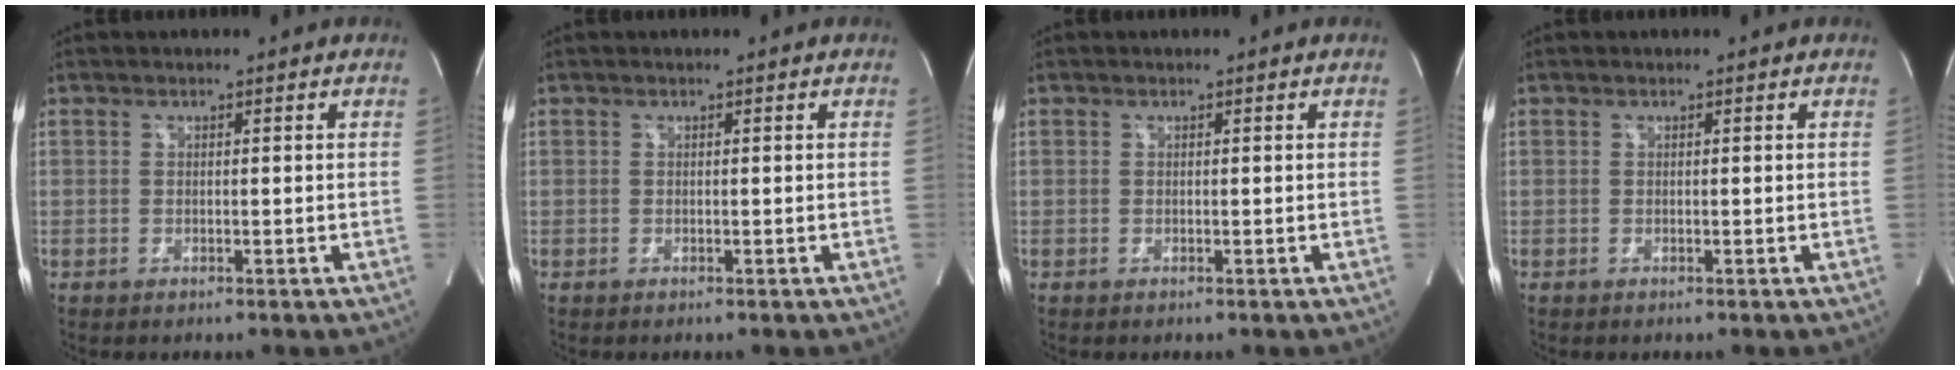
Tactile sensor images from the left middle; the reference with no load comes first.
{"total": 0.0}
{"total": 0.0}
{"total": 0.0}